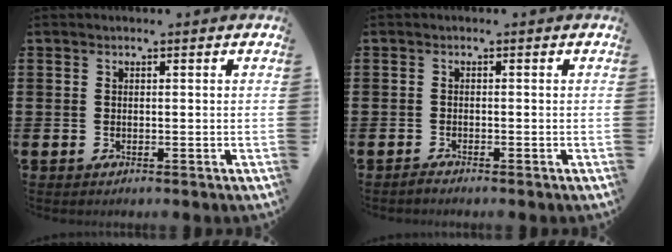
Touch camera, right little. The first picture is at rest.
{"total": 0.7, "force": [-0.7, 0.0, 0.2], "torque": [-0.005, -0.004, -0.013]}